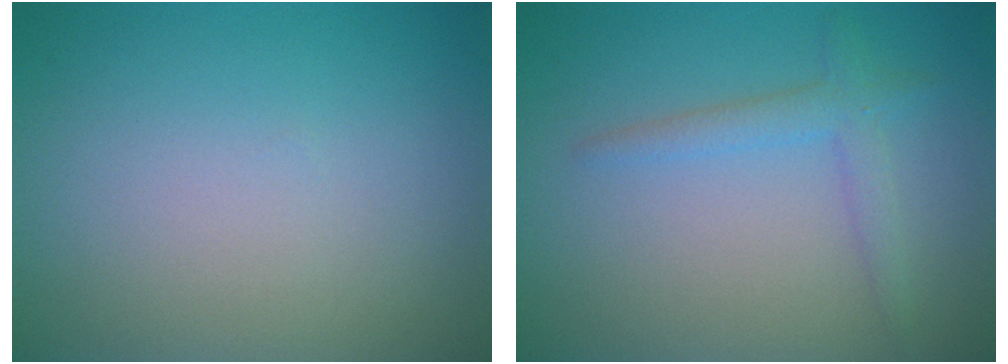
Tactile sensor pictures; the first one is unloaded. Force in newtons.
{"total": 3.0, "press": 3.0, "slide": 0.2}